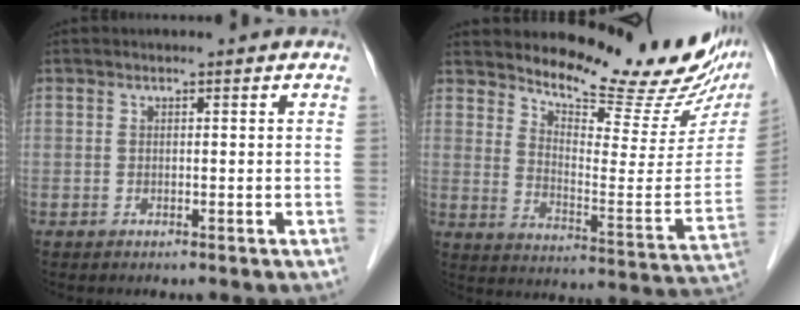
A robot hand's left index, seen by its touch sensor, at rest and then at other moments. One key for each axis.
{"total": 19.2, "fx": 16.9, "fy": 2.9, "fz": 8.6, "tx": -0.127, "ty": -0.079, "tz": 0.220}